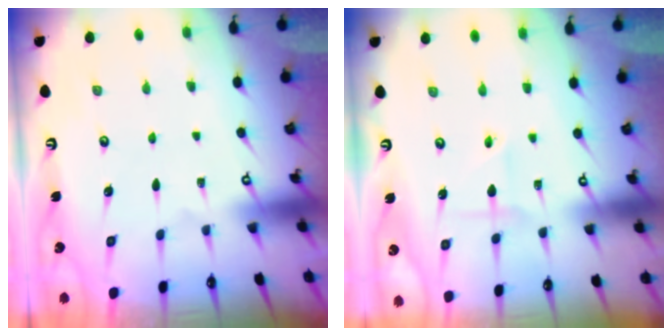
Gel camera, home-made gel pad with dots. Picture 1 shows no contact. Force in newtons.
{"total": 2.3, "press": 2.3, "slide": 0.4}